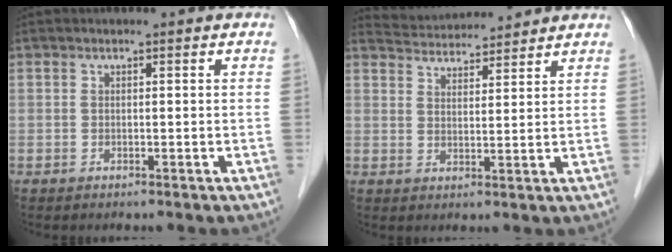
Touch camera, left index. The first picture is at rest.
{"total": 8.0, "force": [7.9, 0.8, 1.2], "torque": [-0.028, 0.026, 0.123]}